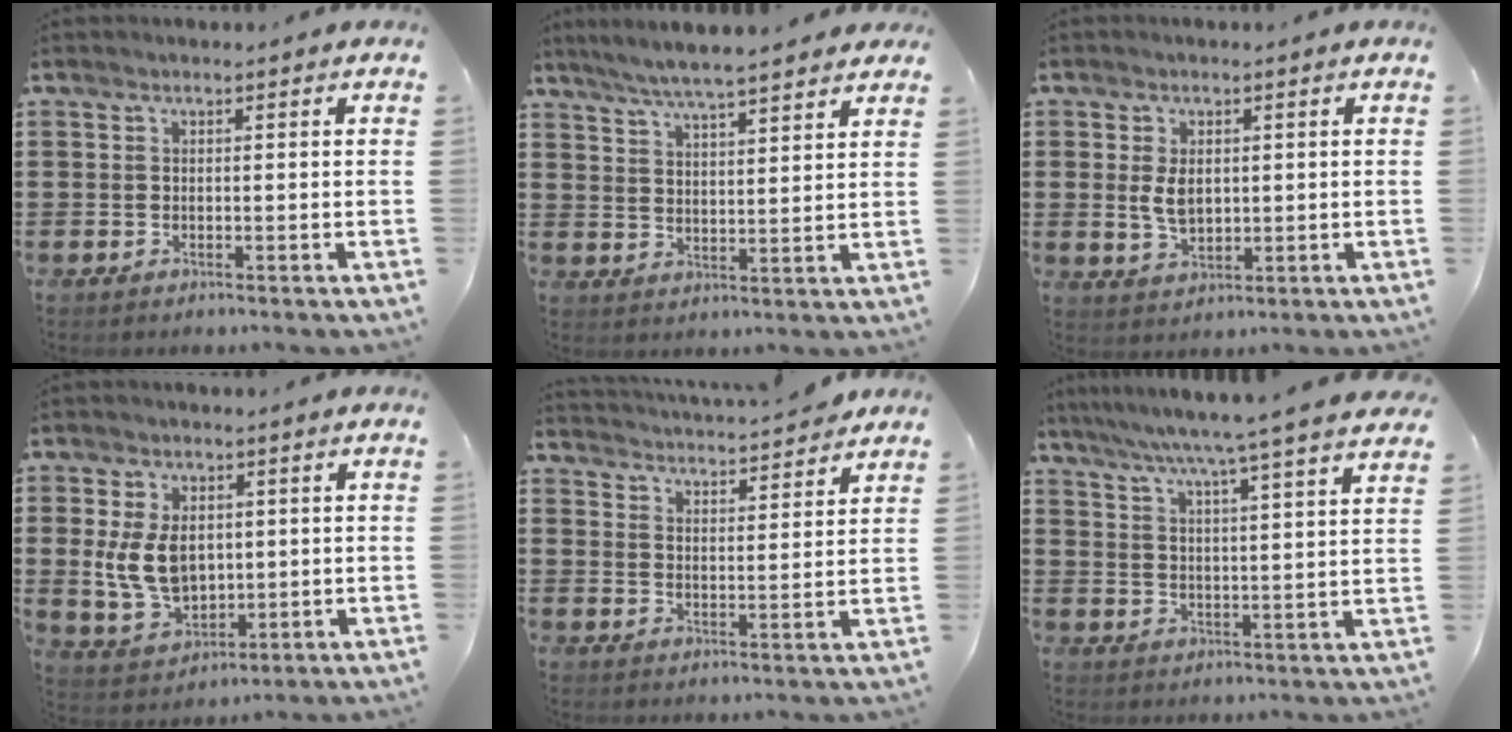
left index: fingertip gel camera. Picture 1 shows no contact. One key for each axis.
{"total": 5.4, "fx": 5.0, "fy": 0.1, "fz": 2.1, "tx": -0.059, "ty": -0.017, "tz": 0.087}
{"total": 4.1, "fx": 0.4, "fy": 2.5, "fz": 3.2, "tx": -0.073, "ty": 0.005, "tz": 0.005}
{"total": 8.1, "fx": 1.0, "fy": 5.7, "fz": 5.7, "tx": -0.145, "ty": 0.009, "tz": 0.015}
{"total": 4.1, "fx": 4.1, "fy": -0.3, "fz": 0.1, "tx": -0.020, "ty": -0.028, "tz": 0.069}
{"total": 6.7, "fx": 5.8, "fy": -1.5, "fz": 3.0, "tx": -0.080, "ty": -0.039, "tz": 0.094}